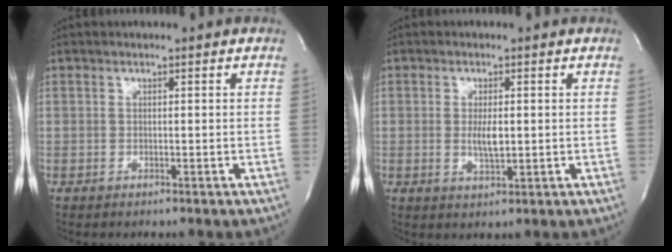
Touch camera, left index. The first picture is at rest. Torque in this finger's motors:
{"motor_torque": [0.33, 0.16, 0.22, 0.03]}